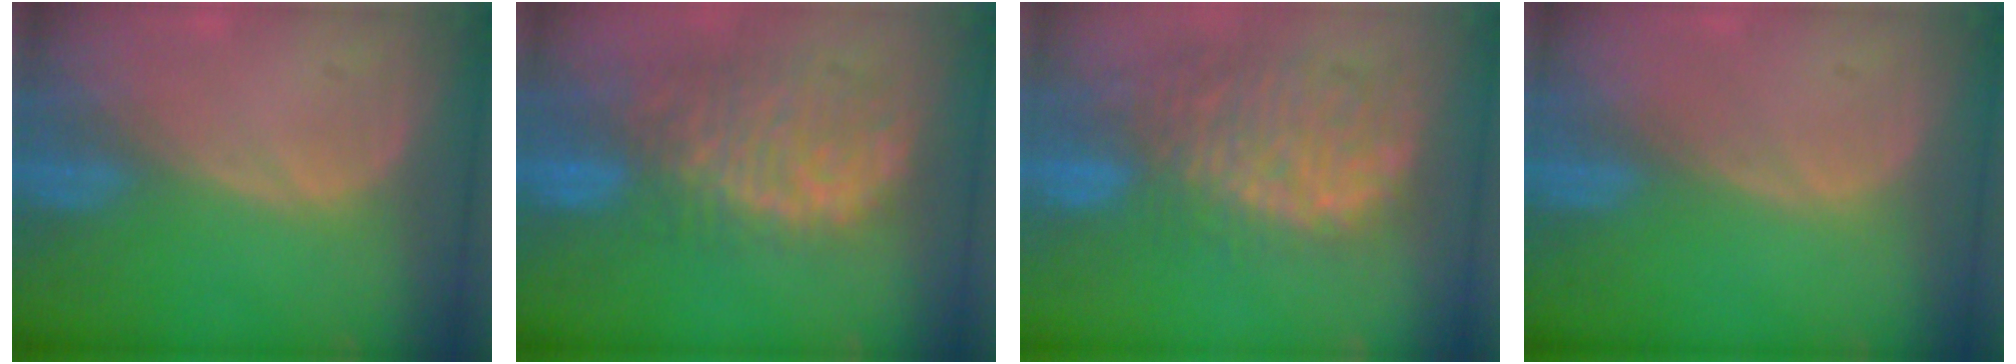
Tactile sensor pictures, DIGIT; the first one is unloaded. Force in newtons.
{"total": 11.5, "press": 9.7, "slide": 6.3}
{"total": 11.8, "press": 10.6, "slide": 5.2}
{"total": 0.0}